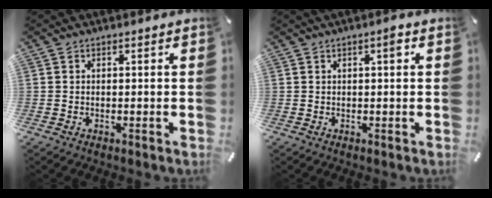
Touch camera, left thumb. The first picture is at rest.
{"total": 2.4, "force": [0.7, 0.6, 2.2], "torque": [-0.034, 0.005, 0.007]}